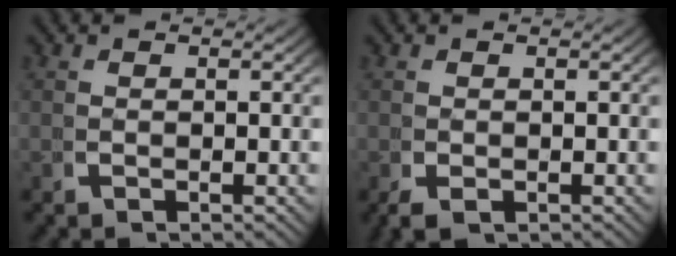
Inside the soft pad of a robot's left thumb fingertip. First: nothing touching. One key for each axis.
{"total": 1.3, "fx": -0.5, "fy": 1.0, "fz": 0.7, "tx": -0.023, "ty": -0.013, "tz": -0.001}